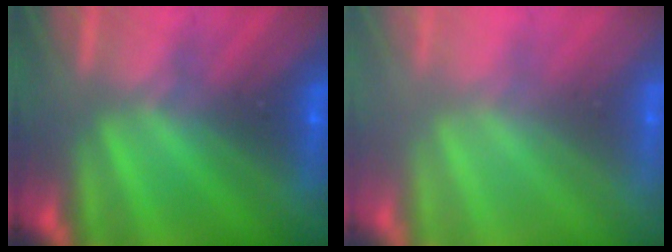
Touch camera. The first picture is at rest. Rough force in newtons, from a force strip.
{"total": 2.9}